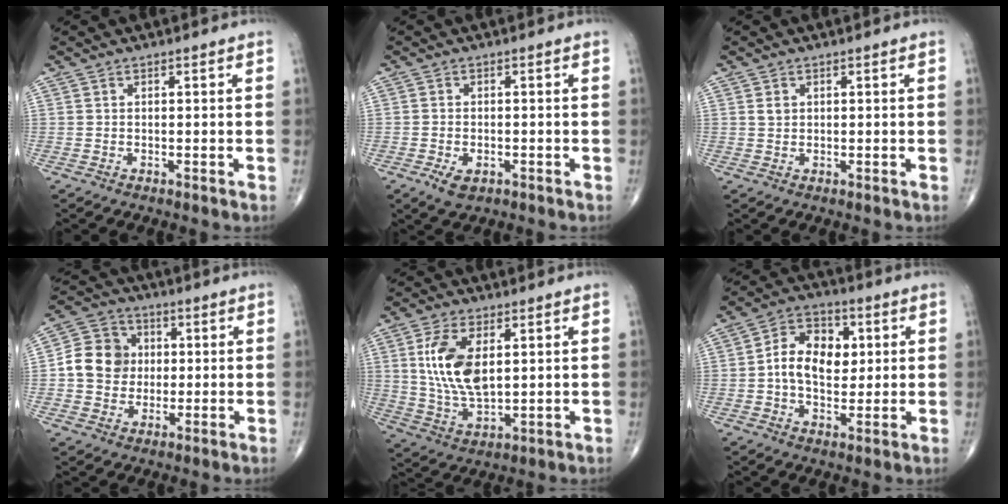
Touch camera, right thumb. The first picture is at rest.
{"total": 3.5, "force": [-1.5, 2.0, 2.4], "torque": [-0.041, 0.001, -0.021]}
{"total": 1.4, "force": [0.5, 1.1, 0.7], "torque": [-0.009, -0.001, 0.010]}
{"total": 10.3, "force": [0.3, 9.2, 4.6], "torque": [-0.058, 0.016, -0.003]}
{"total": 12.3, "force": [2.9, 6.3, 10.1], "torque": [-0.193, -0.017, 0.062]}
{"total": 11.3, "force": [1.0, 7.8, 8.1], "torque": [-0.109, 0.013, 0.010]}